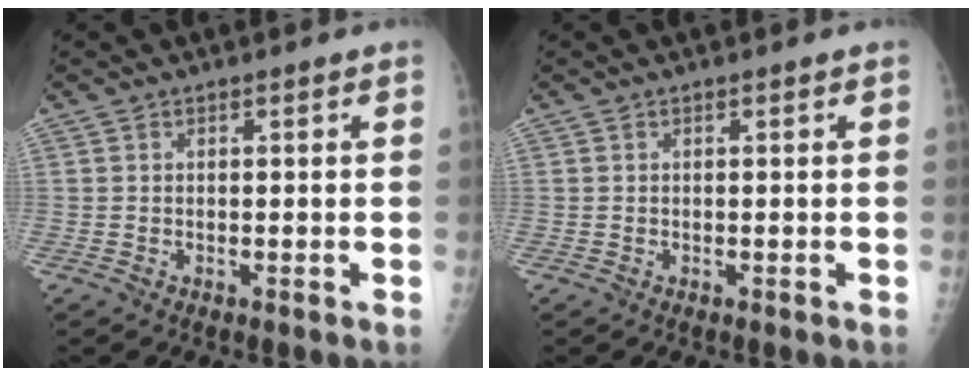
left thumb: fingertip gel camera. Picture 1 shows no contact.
{"total": 0.0}